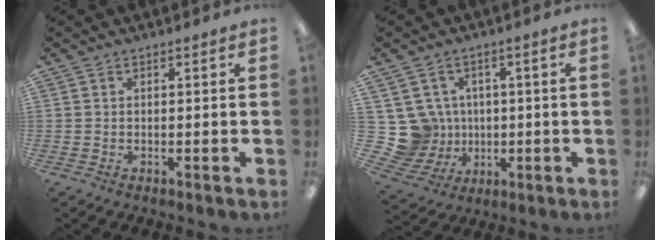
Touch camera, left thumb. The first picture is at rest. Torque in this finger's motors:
{"motor_torque": [-0.28, 0.30, 0.08, -0.37, 0.00]}